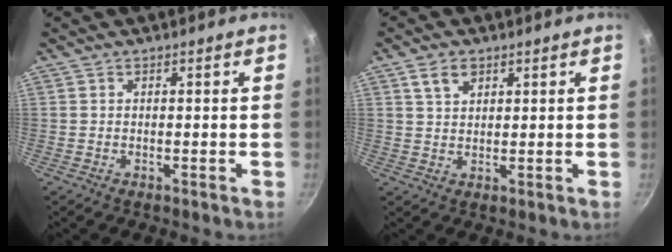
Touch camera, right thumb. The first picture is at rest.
{"total": 4.0, "force": [2.1, 2.6, 2.2], "torque": [-0.029, -0.004, 0.042]}